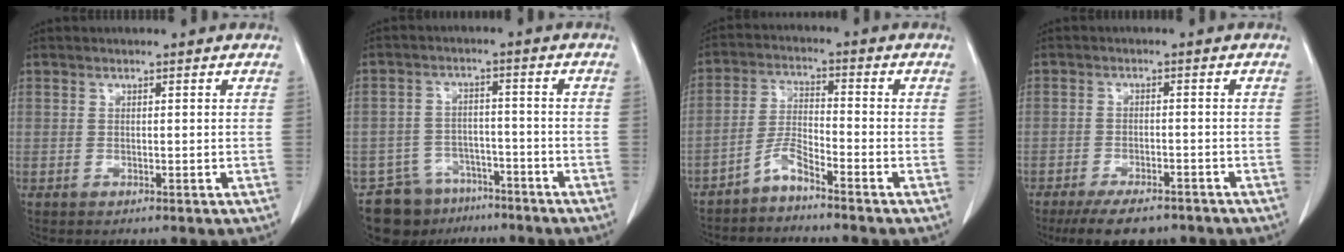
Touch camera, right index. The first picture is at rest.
{"total": 9.2, "force": [-6.8, 6.0, 1.2], "torque": [-0.018, 0.023, -0.103]}
{"total": 4.1, "force": [-3.6, 0.1, 2.0], "torque": [-0.044, -0.006, -0.074]}
{"total": 7.8, "force": [-6.2, 3.0, 3.7], "torque": [-0.054, -0.003, -0.094]}